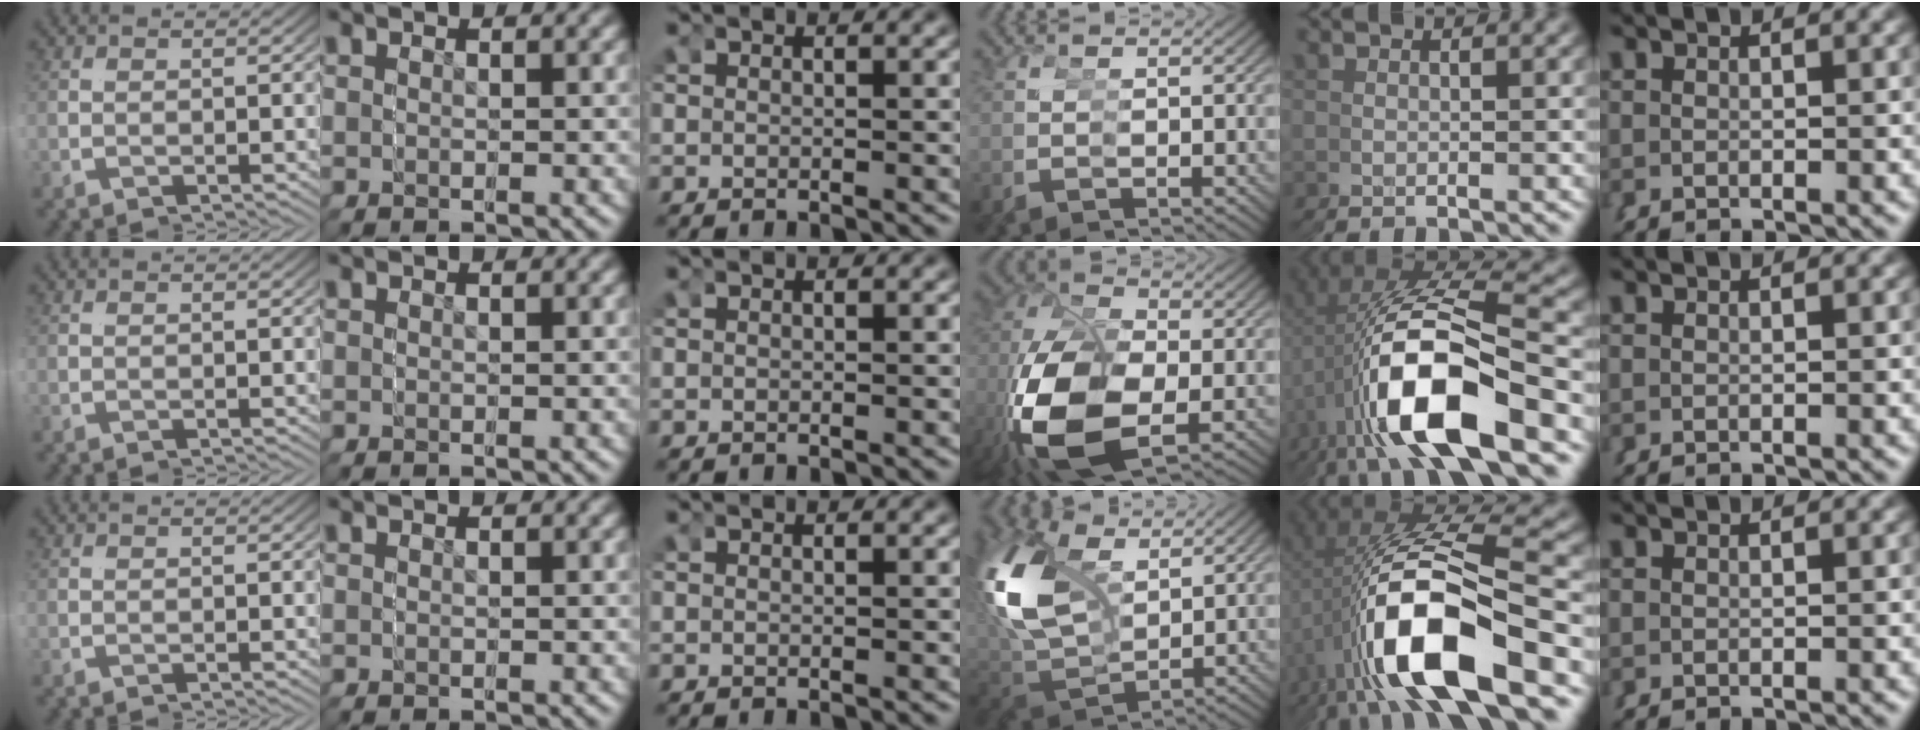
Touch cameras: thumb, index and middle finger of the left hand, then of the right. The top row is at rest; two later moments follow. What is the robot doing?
{"motion": "grasp_and_lifting", "object": "markers"}